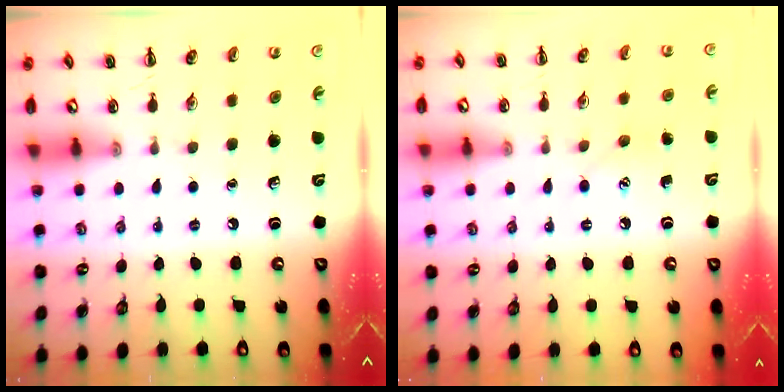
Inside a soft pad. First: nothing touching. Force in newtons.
{"total": 6.0, "press": 5.8, "slide": 1.7}